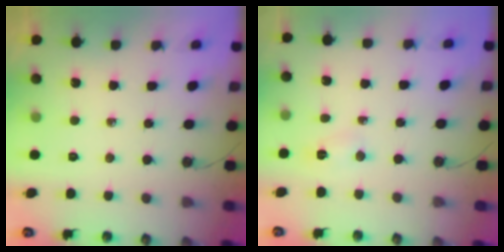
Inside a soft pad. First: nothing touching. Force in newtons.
{"total": 2.3, "press": 2.3, "slide": 0.3}